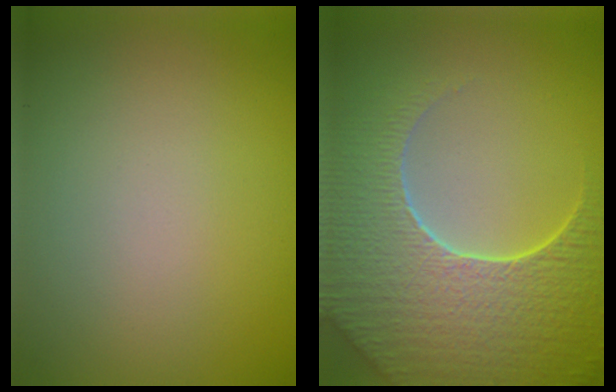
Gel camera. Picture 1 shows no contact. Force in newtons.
{"total": 9.2, "press": 6.6, "slide": 6.4}